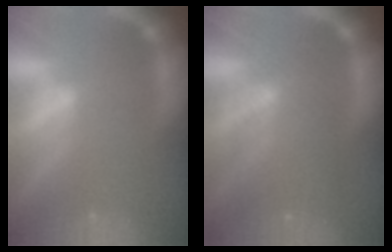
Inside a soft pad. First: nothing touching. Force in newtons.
{"total": 6.5}